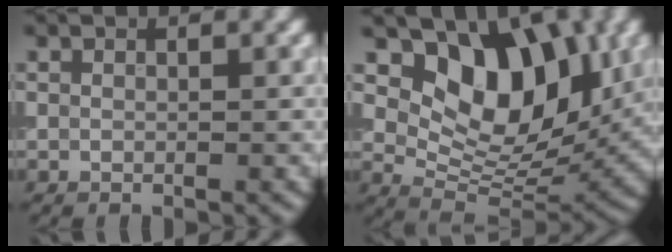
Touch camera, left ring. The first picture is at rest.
{"total": 9.5, "force": [3.7, 5.8, 6.6], "torque": [-0.090, -0.012, 0.060]}